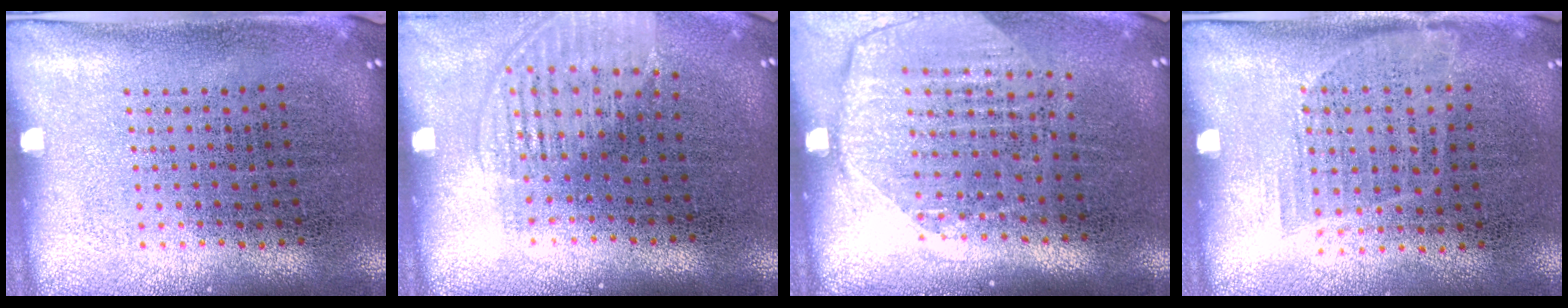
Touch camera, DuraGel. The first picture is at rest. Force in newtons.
{"total": 1.4, "press": 1.3, "slide": 0.7}
{"total": 2.0, "press": 1.7, "slide": 1.0}
{"total": 1.1, "press": 0.8, "slide": 0.7}